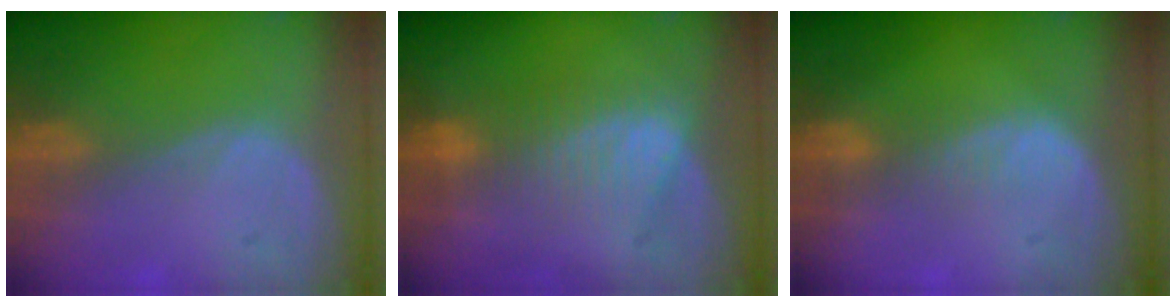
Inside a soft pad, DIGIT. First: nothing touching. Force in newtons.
{"total": 6.6, "press": 6.5, "slide": 0.9}
{"total": 2.4, "press": 2.4, "slide": 0.2}